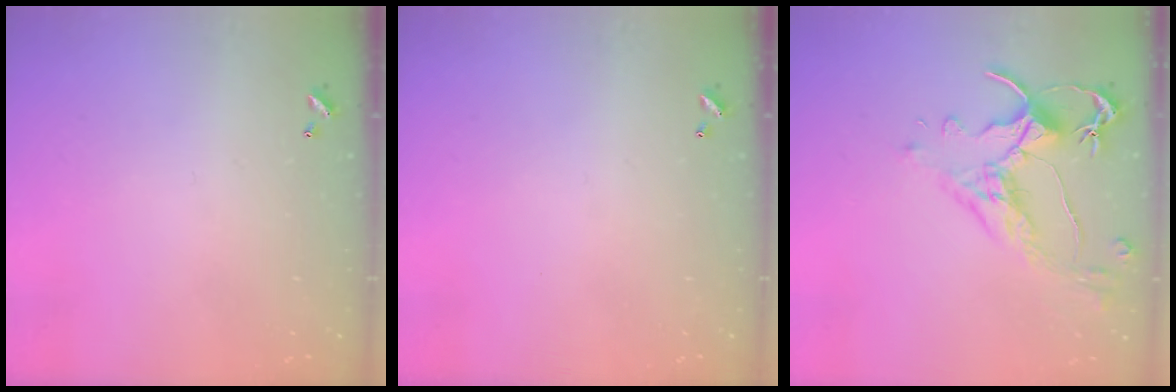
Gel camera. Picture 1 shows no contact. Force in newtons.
{"total": 0.0}
{"total": 2.5, "press": 2.1, "slide": 1.2}